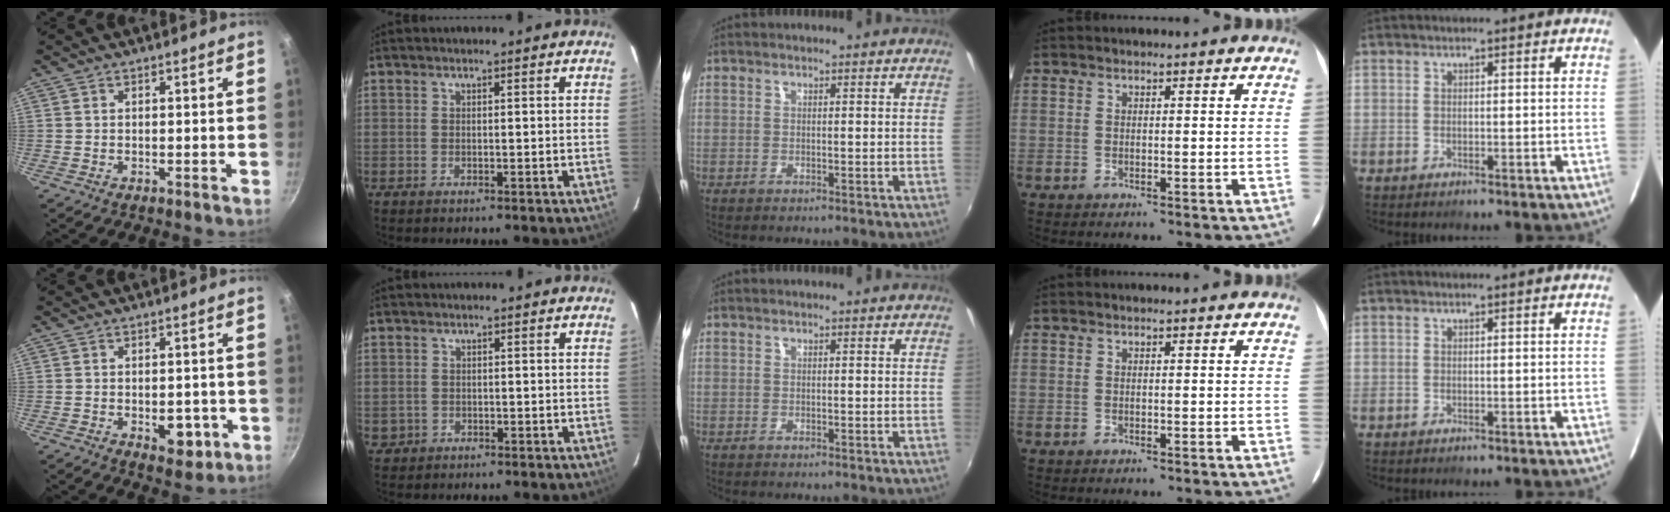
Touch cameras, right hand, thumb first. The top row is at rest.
{"thumb": {"total": 6.2, "force": [-1.8, 3.7, 4.6], "torque": [-0.032, 0.005, -0.017]}, "index": {"total": 1.9, "force": [-0.3, 1.8, 0.2], "torque": [-0.006, 0.001, 0.000]}}